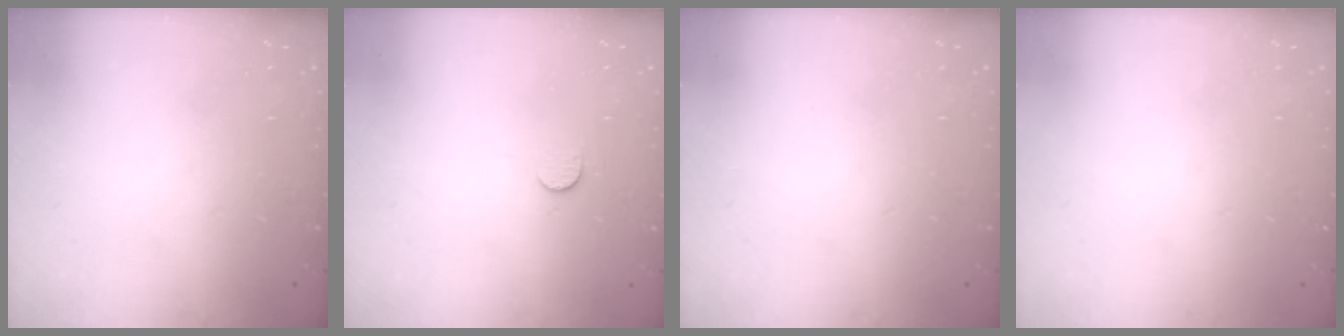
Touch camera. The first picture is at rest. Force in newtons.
{"total": 6.1, "press": 6.1, "slide": 0.6}
{"total": 0.0}
{"total": 0.0}